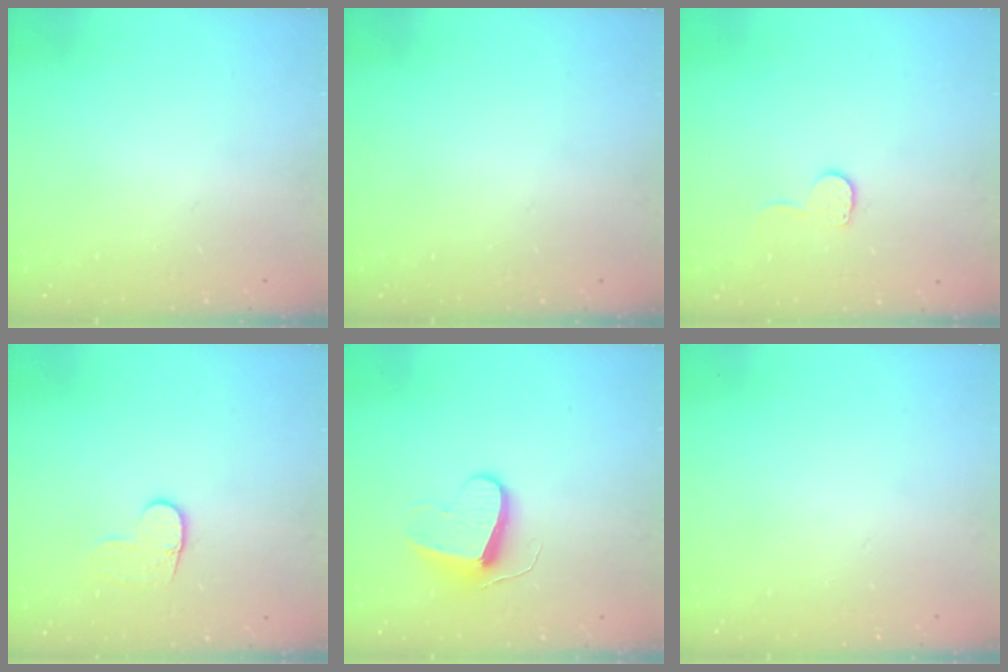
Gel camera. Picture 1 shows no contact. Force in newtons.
{"total": 0.0}
{"total": 7.1, "press": 7.1, "slide": 0.4}
{"total": 7.0, "press": 7.0, "slide": 0.7}
{"total": 9.4, "press": 9.4, "slide": 0.9}
{"total": 0.0}